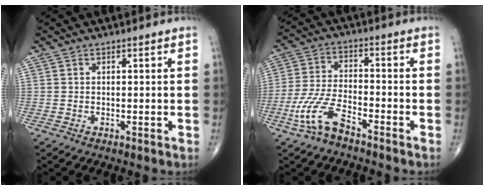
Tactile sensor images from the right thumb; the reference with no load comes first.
{"total": 8.7, "force": [-5.6, 3.2, 6.0], "torque": [-0.143, 0.028, -0.112]}